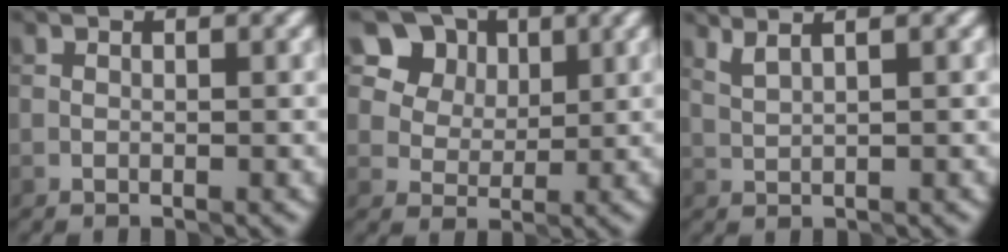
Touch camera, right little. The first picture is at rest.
{"total": 11.3, "force": [6.6, 7.9, 4.6], "torque": [-0.116, 0.023, 0.120]}
{"total": 2.5, "force": [2.0, 0.6, 1.4], "torque": [-0.013, 0.011, 0.025]}